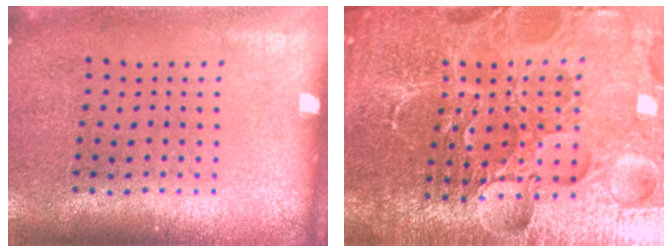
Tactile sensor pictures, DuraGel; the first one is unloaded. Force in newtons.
{"total": 6.8, "press": 6.0, "slide": 3.2}